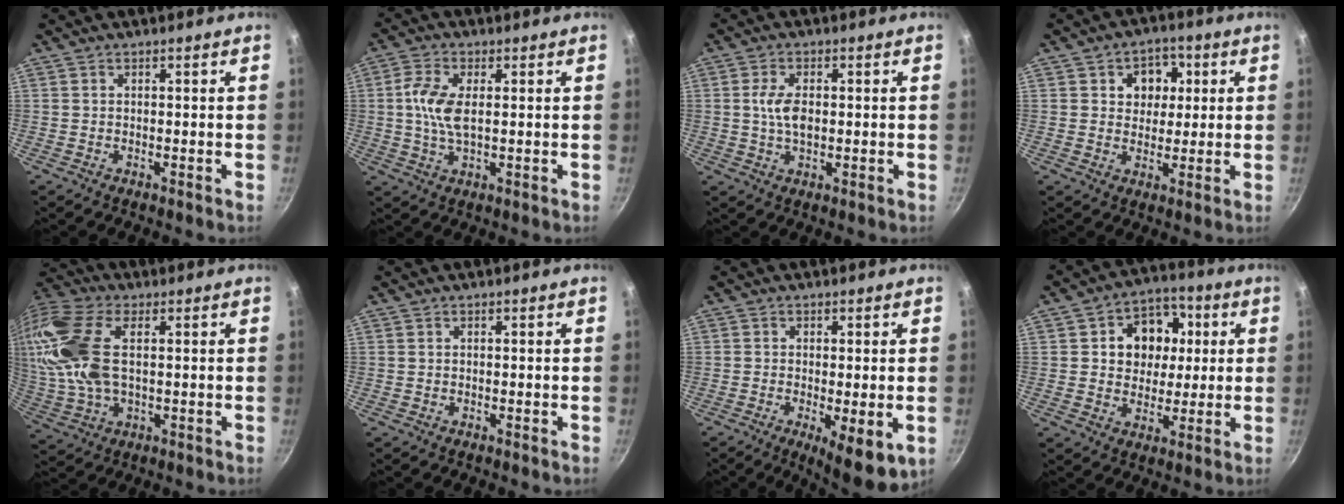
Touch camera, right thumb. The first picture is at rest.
{"total": 7.5, "force": [0.9, 3.4, 6.6], "torque": [-0.149, -0.002, 0.014]}
{"total": 5.2, "force": [0.4, 2.7, 4.4], "torque": [-0.086, 0.001, 0.008]}
{"total": 7.1, "force": [2.0, 5.7, 3.9], "torque": [-0.014, 0.000, 0.025]}
{"total": 20.2, "force": [4.0, 10.9, 16.6], "torque": [-0.416, 0.013, 0.073]}
{"total": 0.0}
{"total": 9.4, "force": [-3.0, 3.0, 8.4], "torque": [-0.122, -0.021, -0.042]}
{"total": 12.1, "force": [2.3, 9.5, 7.1], "torque": [-0.052, 0.008, 0.032]}